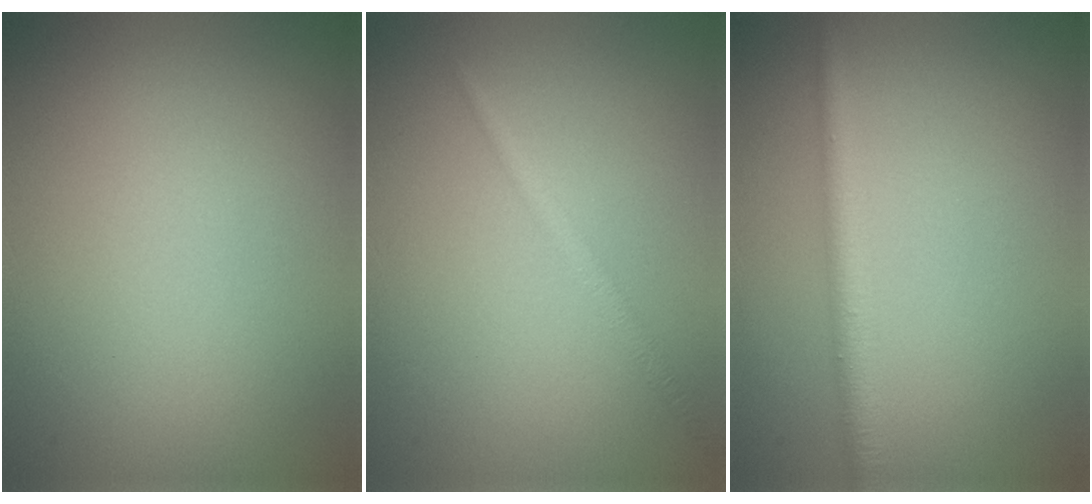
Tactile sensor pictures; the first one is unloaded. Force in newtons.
{"total": 1.5, "press": 1.5, "slide": 0.1}
{"total": 2.6, "press": 2.6, "slide": 0.1}